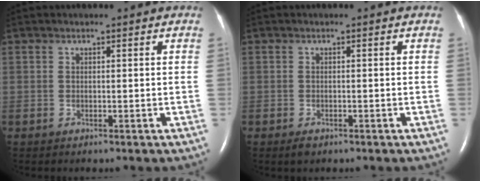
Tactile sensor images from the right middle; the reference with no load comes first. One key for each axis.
{"total": 1.1, "fx": -0.7, "fy": 0.6, "fz": 0.6, "tx": -0.014, "ty": -0.001, "tz": -0.009}